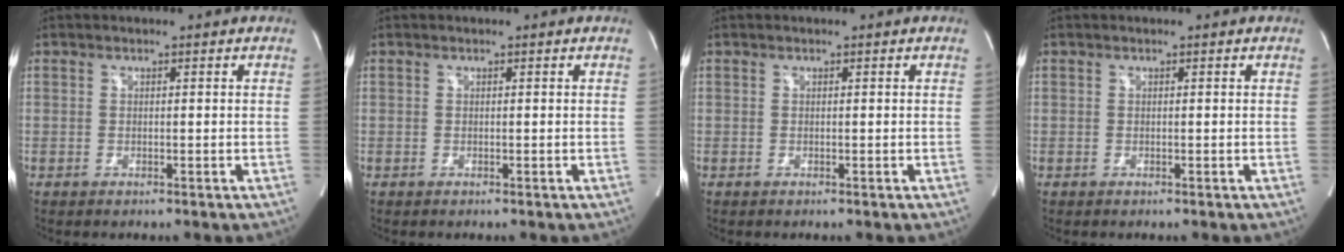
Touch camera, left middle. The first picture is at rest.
{"total": 0.0}
{"total": 0.0}
{"total": 0.0}